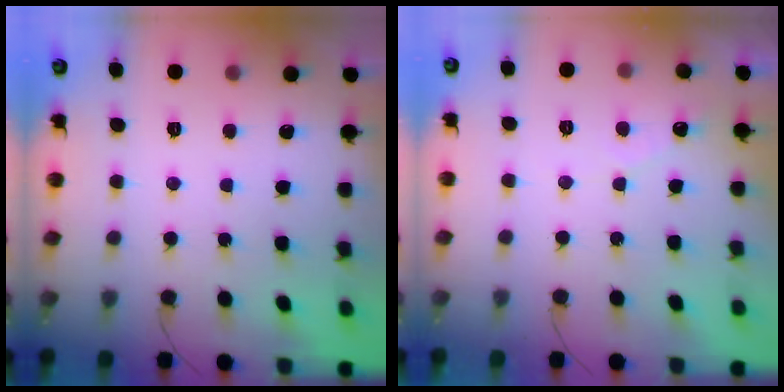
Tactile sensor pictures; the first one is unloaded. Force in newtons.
{"total": 2.7, "press": 2.7, "slide": 0.1}